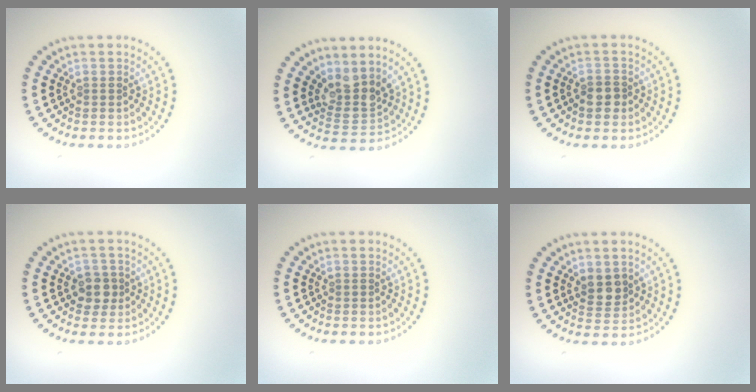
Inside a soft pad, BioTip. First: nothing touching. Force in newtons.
{"total": 3.2, "press": 2.4, "slide": 2.1}
{"total": 1.8, "press": 1.7, "slide": 0.7}
{"total": 2.0, "press": 1.8, "slide": 0.9}
{"total": 0.0}
{"total": 2.0, "press": 1.9, "slide": 0.8}